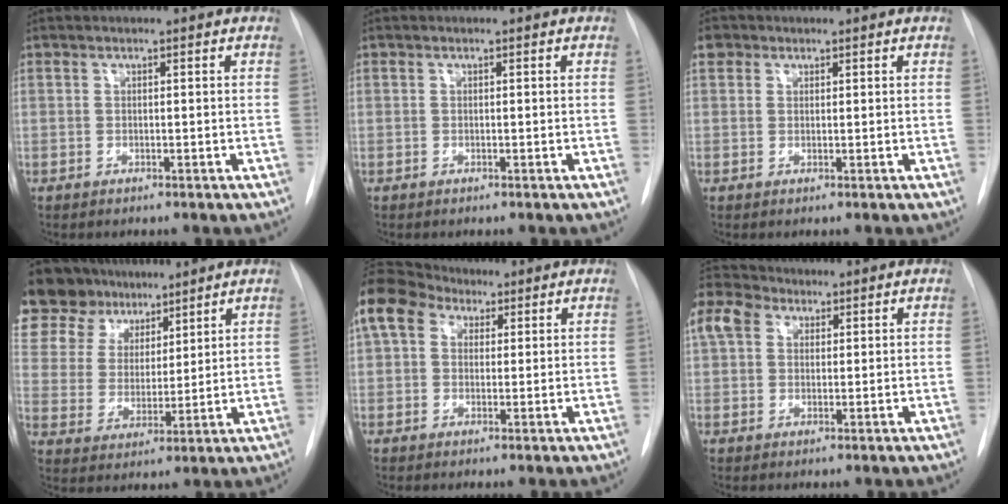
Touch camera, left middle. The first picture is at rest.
{"total": 0.0}
{"total": 2.0, "force": [1.1, 1.6, 0.2], "torque": [0.003, 0.009, 0.014]}
{"total": 14.5, "force": [12.2, 6.2, 4.7], "torque": [-0.091, 0.038, 0.225]}
{"total": 14.4, "force": [7.1, 10.2, 7.3], "torque": [-0.196, 0.075, 0.131]}
{"total": 10.5, "force": [5.2, 7.7, 5.0], "torque": [-0.127, 0.048, 0.098]}